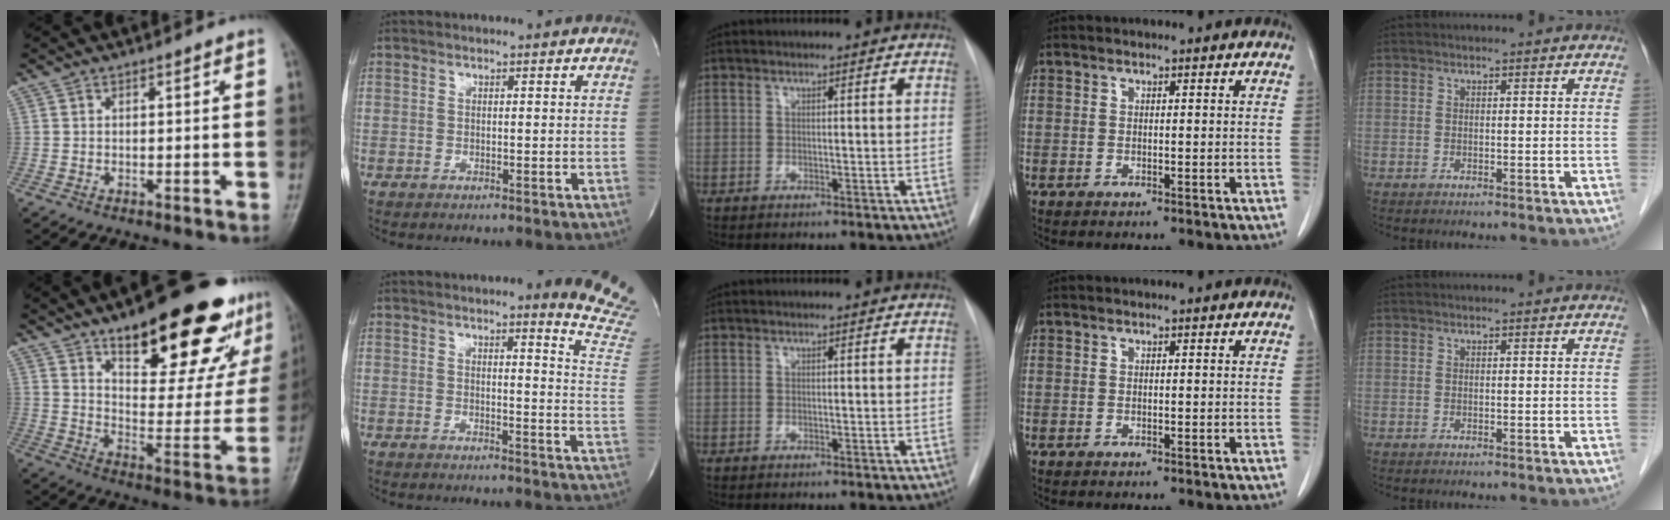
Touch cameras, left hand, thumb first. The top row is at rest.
{"thumb": {"total": 27.3, "force": [16.8, 10.0, 19.1], "torque": [-0.216, -0.067, 0.247]}, "index": {"total": 10.8, "force": [9.7, -0.4, 4.6], "torque": [-0.040, -0.090, 0.081]}}